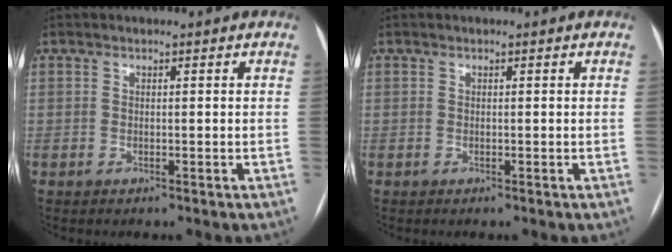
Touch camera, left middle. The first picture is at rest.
{"total": 0.0}